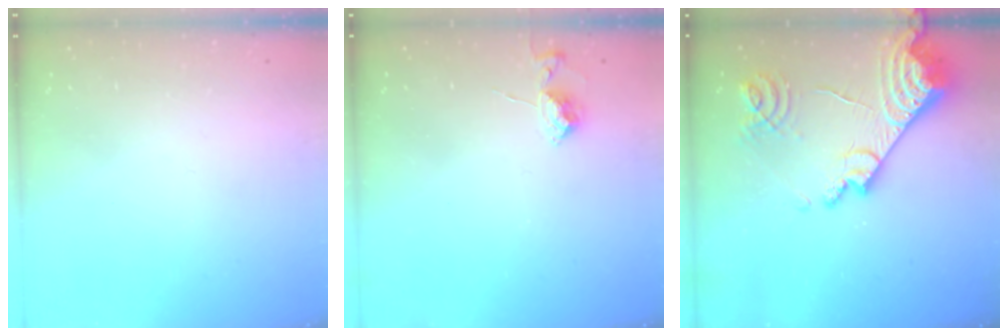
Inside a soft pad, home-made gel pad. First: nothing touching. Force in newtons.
{"total": 5.0, "press": 4.9, "slide": 0.7}
{"total": 23.4, "press": 23.2, "slide": 2.6}